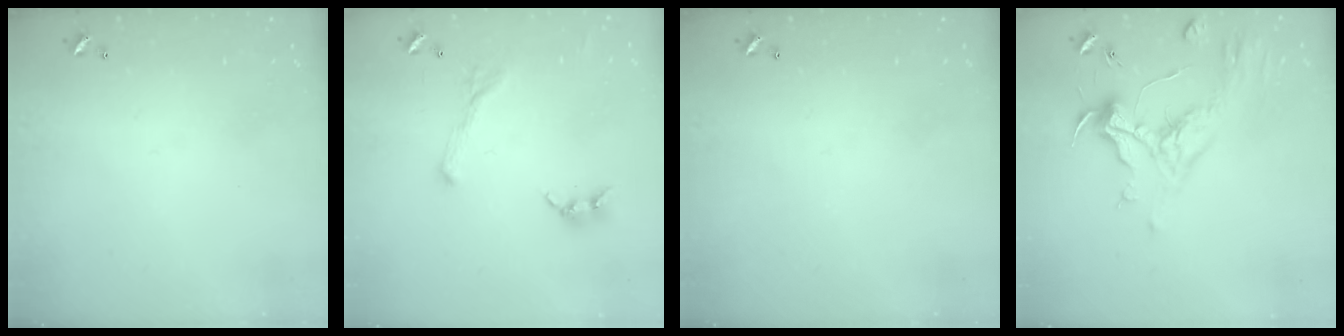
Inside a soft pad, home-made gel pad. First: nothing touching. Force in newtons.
{"total": 2.1, "press": 2.0, "slide": 0.7}
{"total": 0.0}
{"total": 1.1, "press": 0.2, "slide": 1.1}